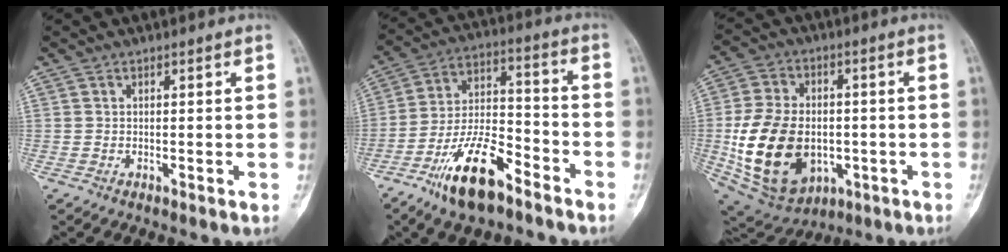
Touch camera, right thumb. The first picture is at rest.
{"total": 15.2, "force": [-9.6, 5.9, 10.2], "torque": [-0.178, 0.068, -0.180]}
{"total": 20.6, "force": [-3.1, 14.2, 14.6], "torque": [-0.261, 0.004, -0.029]}